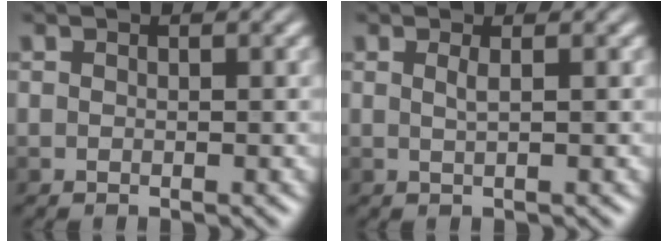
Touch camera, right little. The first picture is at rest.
{"total": 0.6, "force": [0.2, -0.1, 0.6], "torque": [-0.012, 0.002, 0.009]}